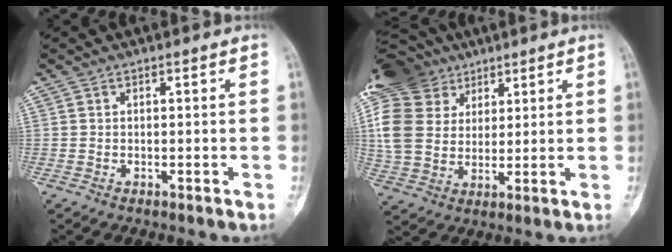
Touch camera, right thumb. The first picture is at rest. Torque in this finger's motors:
{"motor_torque": [1.23, 1.60, 0.82, 0.11, 0.10]}